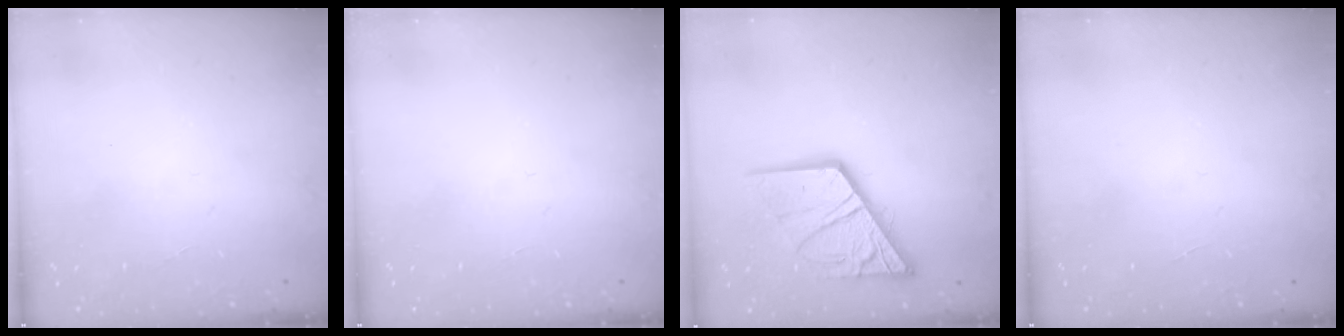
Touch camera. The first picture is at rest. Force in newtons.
{"total": 0.0}
{"total": 18.8, "press": 18.7, "slide": 2.0}
{"total": 0.0}